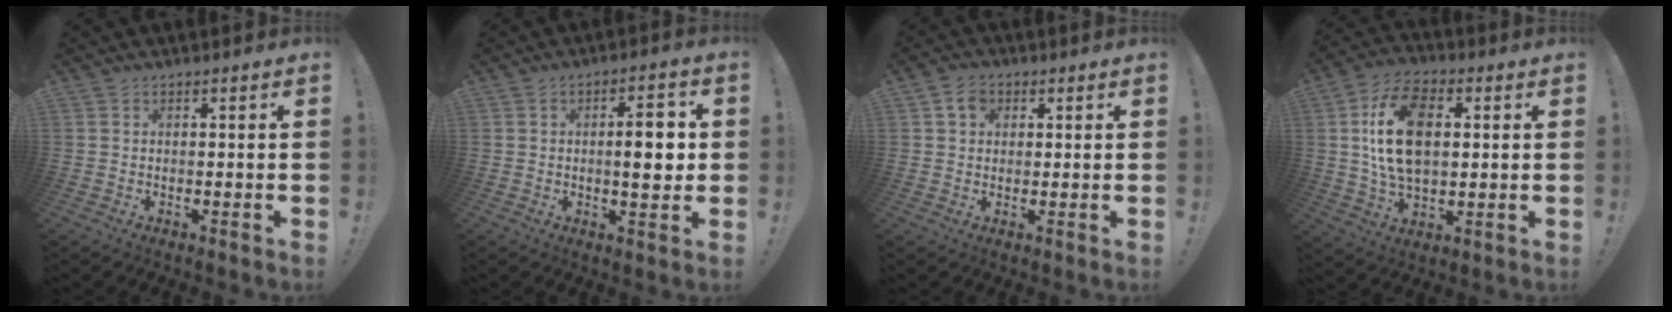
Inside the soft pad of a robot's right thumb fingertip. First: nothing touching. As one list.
[{"total": 8.2, "force": [0.1, 2.6, 7.8], "torque": [-0.106, 0.001, -0.007]}, {"total": 4.4, "force": [1.7, 3.3, 2.3], "torque": [-0.036, 0.003, 0.030]}, {"total": 17.6, "force": [2.6, 11.0, 13.6], "torque": [-0.241, 0.004, 0.045]}]